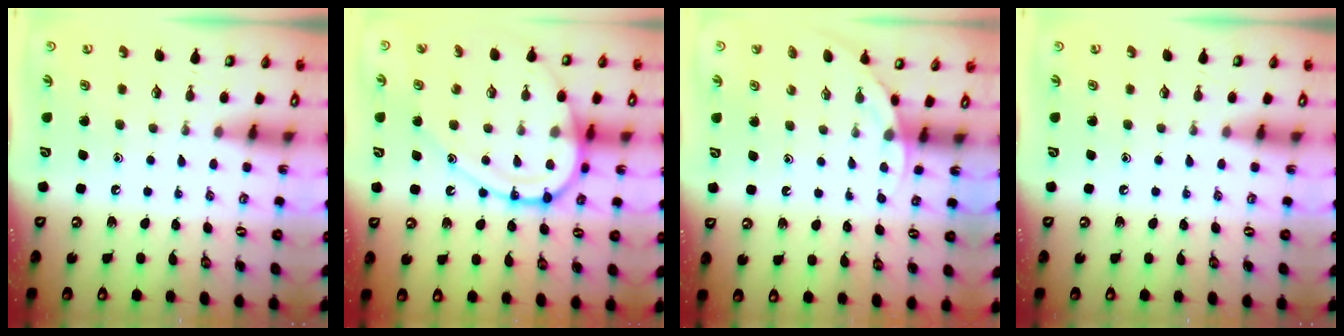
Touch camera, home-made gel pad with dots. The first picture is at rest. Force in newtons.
{"total": 14.7, "press": 14.7, "slide": 1.4}
{"total": 2.6, "press": 2.6, "slide": 0.1}
{"total": 0.0}